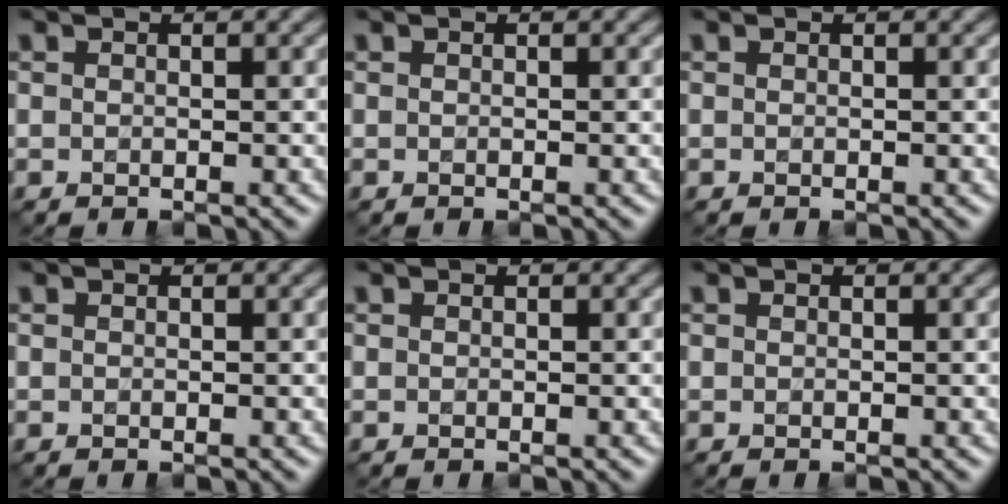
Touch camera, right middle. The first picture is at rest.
{"total": 0.0}
{"total": 0.0}
{"total": 0.0}
{"total": 0.0}
{"total": 0.0}